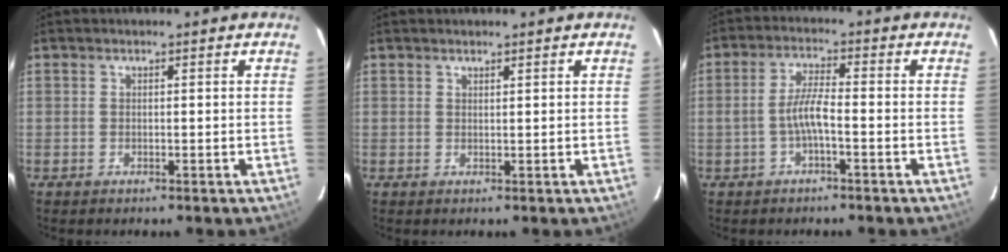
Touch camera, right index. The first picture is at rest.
{"total": 0.9, "force": [0.9, 0.0, 0.3], "torque": [-0.008, -0.002, 0.013]}
{"total": 4.5, "force": [-1.6, 0.6, 4.2], "torque": [-0.086, 0.008, -0.031]}